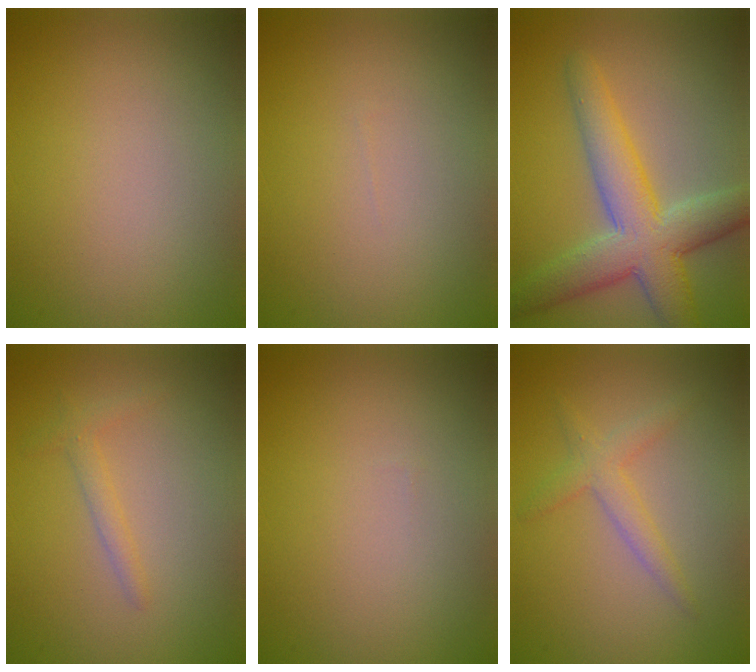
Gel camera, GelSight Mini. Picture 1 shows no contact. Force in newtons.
{"total": 0.0}
{"total": 7.4, "press": 7.4, "slide": 0.2}
{"total": 1.4, "press": 1.4, "slide": 0.1}
{"total": 0.0}
{"total": 2.3, "press": 2.3, "slide": 0.1}